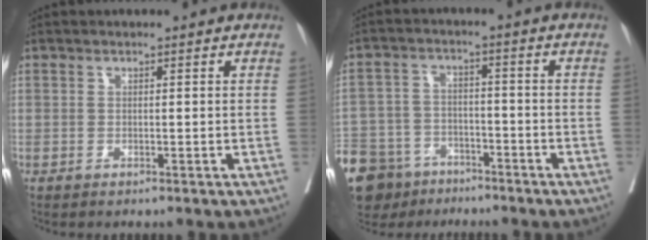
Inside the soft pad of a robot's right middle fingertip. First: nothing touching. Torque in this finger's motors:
{"motor_torque": [1.07, -1.07, 1.05, 0.21]}